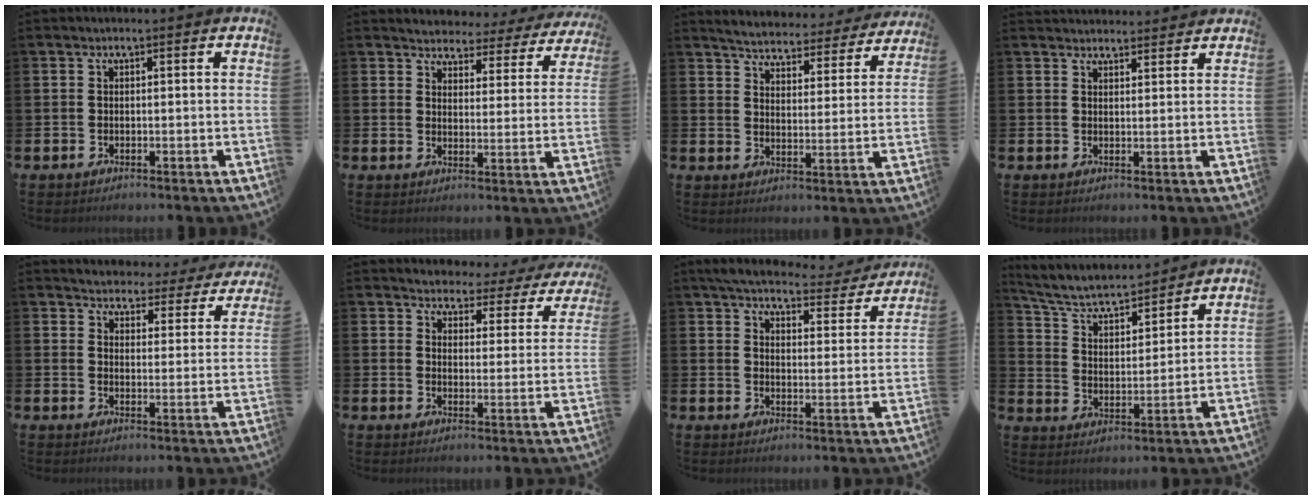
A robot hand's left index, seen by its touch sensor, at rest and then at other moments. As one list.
[{"total": 3.2, "force": [3.1, 0.8, -0.1], "torque": [-0.012, -0.034, 0.046]}, {"total": 4.8, "force": [4.7, 0.4, 0.7], "torque": [-0.029, -0.040, 0.076]}, {"total": 2.7, "force": [2.6, 0.6, -0.1], "torque": [0.010, -0.017, 0.045]}, {"total": 3.8, "force": [3.7, 0.8, -0.2], "torque": [-0.013, -0.036, 0.058]}, {"total": 2.9, "force": [2.7, 1.0, -0.1], "torque": [-0.011, -0.036, 0.038]}, {"total": 5.2, "force": [4.7, 1.2, 1.6], "torque": [-0.046, -0.033, 0.077]}, {"total": 6.1, "force": [5.6, 1.5, 1.9], "torque": [-0.067, -0.044, 0.090]}]